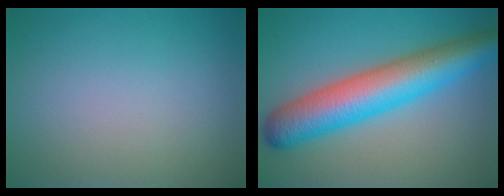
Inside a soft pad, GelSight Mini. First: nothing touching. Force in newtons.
{"total": 9.2, "press": 9.2, "slide": 0.1}